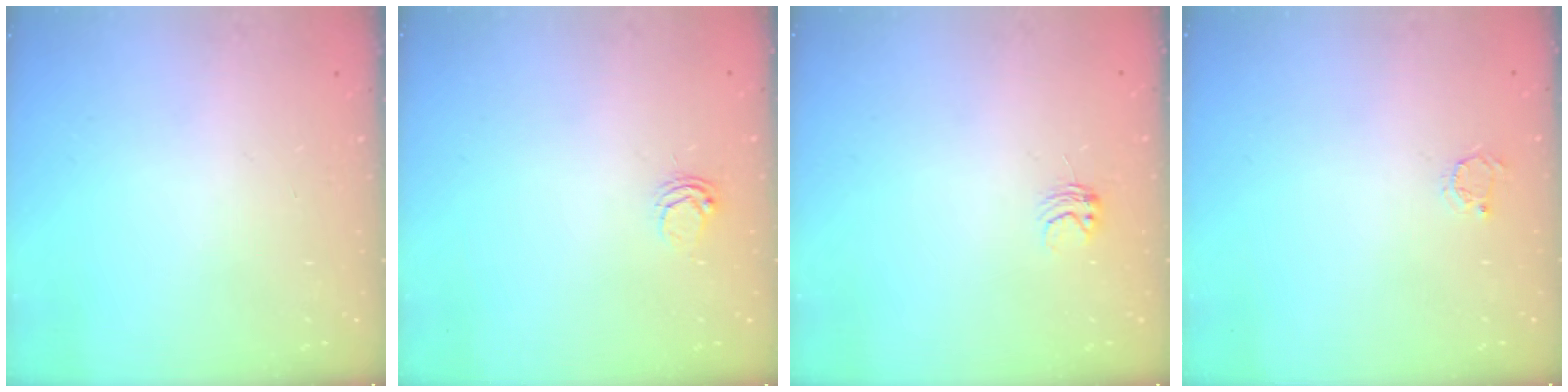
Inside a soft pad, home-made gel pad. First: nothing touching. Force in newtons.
{"total": 5.5, "press": 5.5, "slide": 0.6}
{"total": 3.5, "press": 3.4, "slide": 0.4}
{"total": 2.5, "press": 2.5, "slide": 0.3}